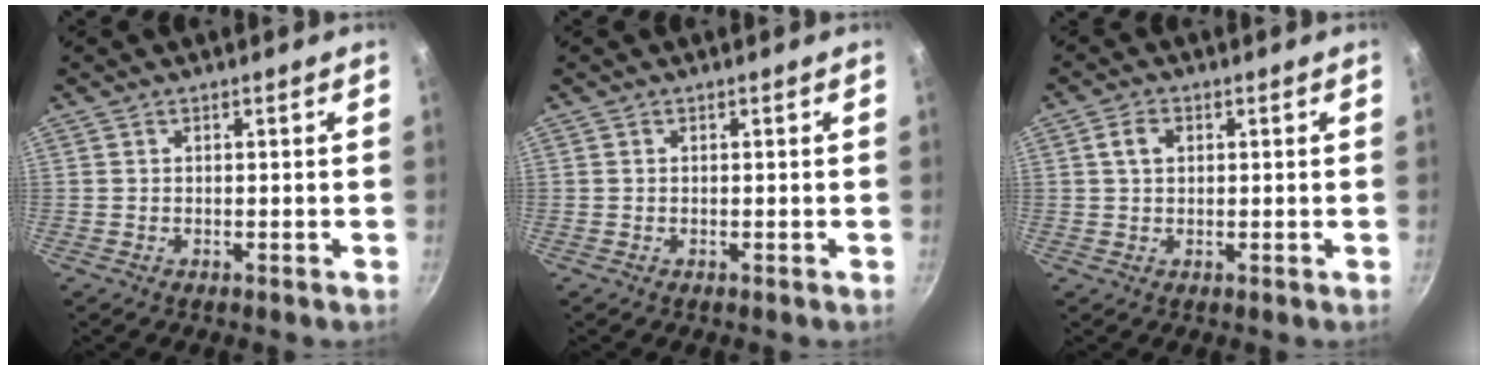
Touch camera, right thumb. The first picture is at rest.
{"total": 0.0}
{"total": 3.3, "force": [0.8, 2.4, 2.1], "torque": [-0.030, 0.004, 0.013]}